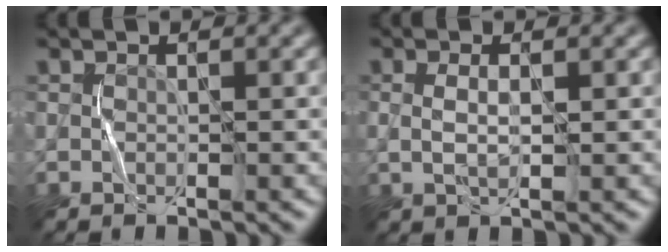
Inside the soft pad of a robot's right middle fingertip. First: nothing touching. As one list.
[{"total": 1.3, "force": [0.1, 0.3, 1.3], "torque": [-0.031, 0.000, 0.004]}]